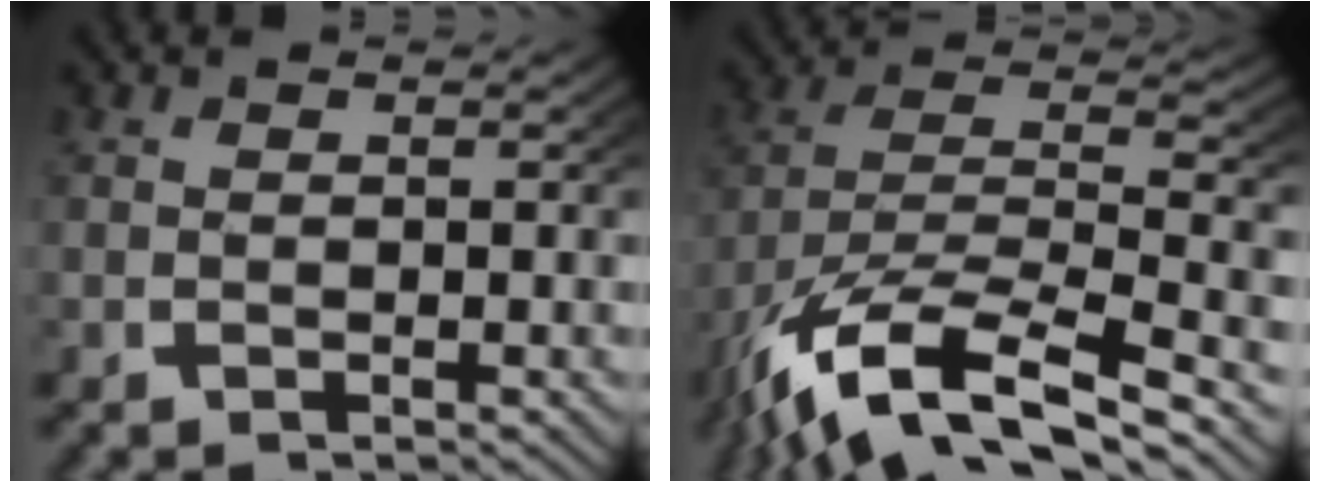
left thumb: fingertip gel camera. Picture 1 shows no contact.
{"total": 12.1, "force": [-4.9, 6.7, 8.8], "torque": [-0.202, -0.046, -0.051]}